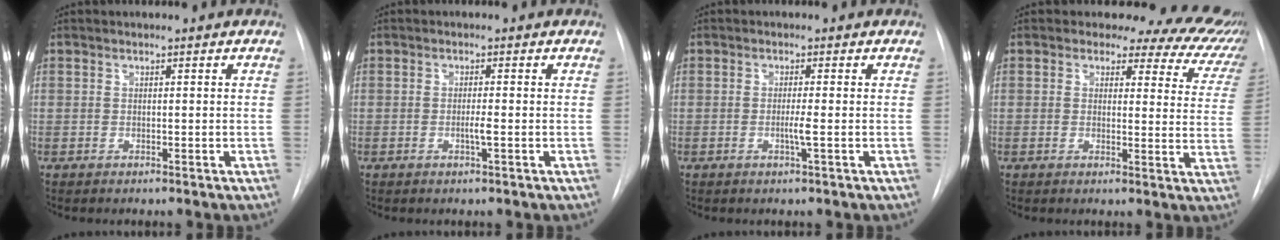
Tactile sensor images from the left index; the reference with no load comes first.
{"total": 1.5, "force": [-0.5, -0.1, 1.4], "torque": [-0.029, -0.002, -0.009]}
{"total": 1.8, "force": [-0.5, -0.4, 1.7], "torque": [-0.034, -0.003, -0.010]}
{"total": 14.7, "force": [12.9, 5.9, 4.0], "torque": [-0.016, -0.041, 0.104]}